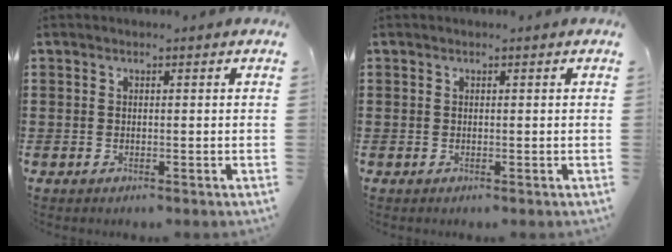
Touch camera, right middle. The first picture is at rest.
{"total": 0.0}